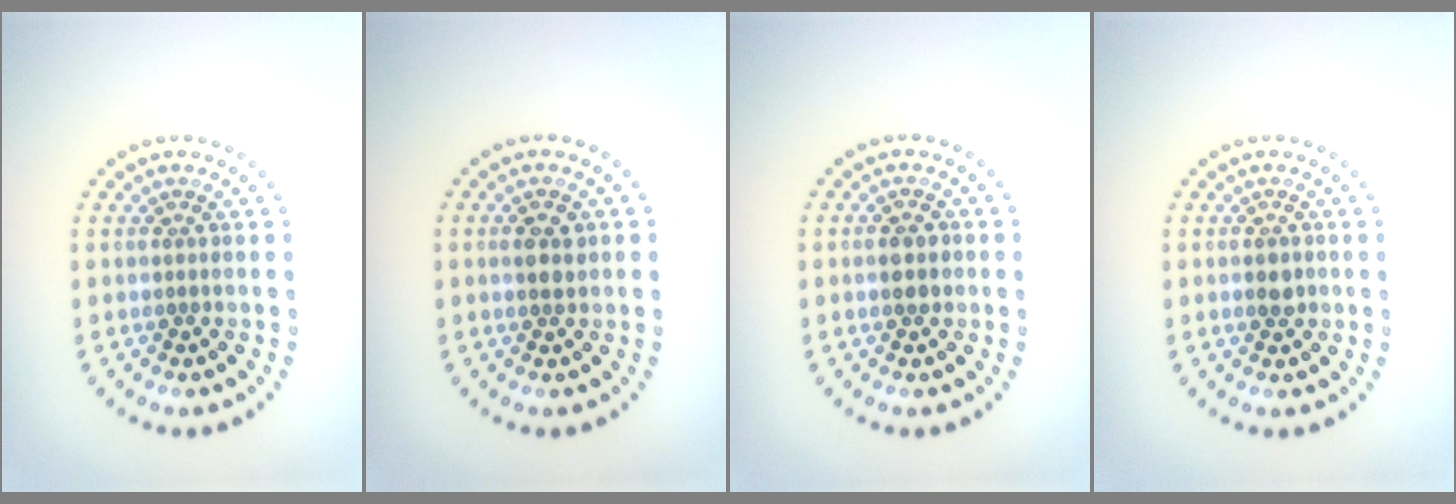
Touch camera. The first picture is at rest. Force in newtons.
{"total": 1.7, "press": 1.7, "slide": 0.3}
{"total": 1.7, "press": 1.7, "slide": 0.1}
{"total": 1.4, "press": 1.3, "slide": 0.3}